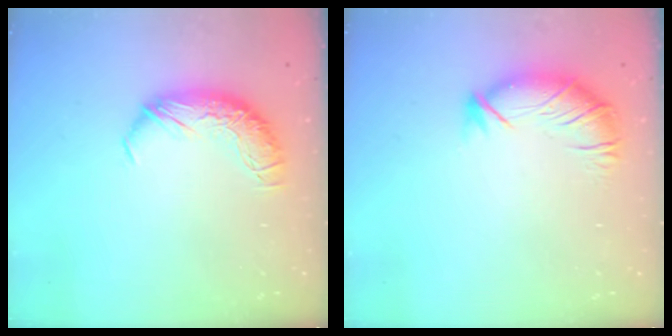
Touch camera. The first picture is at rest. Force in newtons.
{"total": 2.7, "press": 2.0, "slide": 1.8}